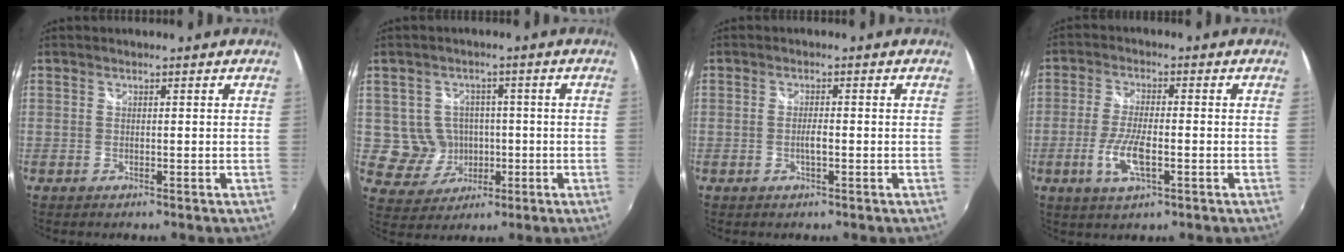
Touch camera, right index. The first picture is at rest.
{"total": 7.2, "force": [-0.5, 7.1, 1.3], "torque": [-0.043, 0.017, 0.010]}
{"total": 1.7, "force": [-0.4, 0.4, 1.6], "torque": [-0.031, 0.002, -0.006]}
{"total": 7.2, "force": [-2.2, 2.2, 6.4], "torque": [-0.138, -0.006, -0.042]}